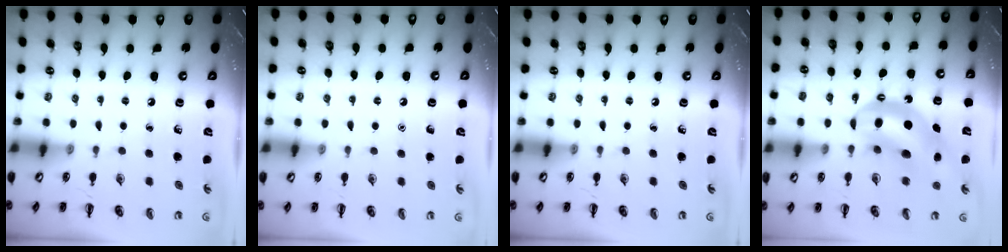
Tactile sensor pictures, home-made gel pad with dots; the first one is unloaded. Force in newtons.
{"total": 1.5, "press": 1.5, "slide": 0.1}
{"total": 0.0}
{"total": 12.9, "press": 12.5, "slide": 3.3}